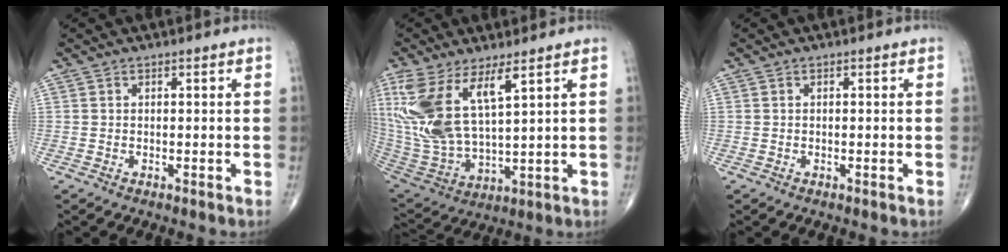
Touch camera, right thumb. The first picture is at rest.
{"total": 16.6, "force": [7.2, 6.3, 13.6], "torque": [-0.293, -0.030, 0.158]}
{"total": 0.0}